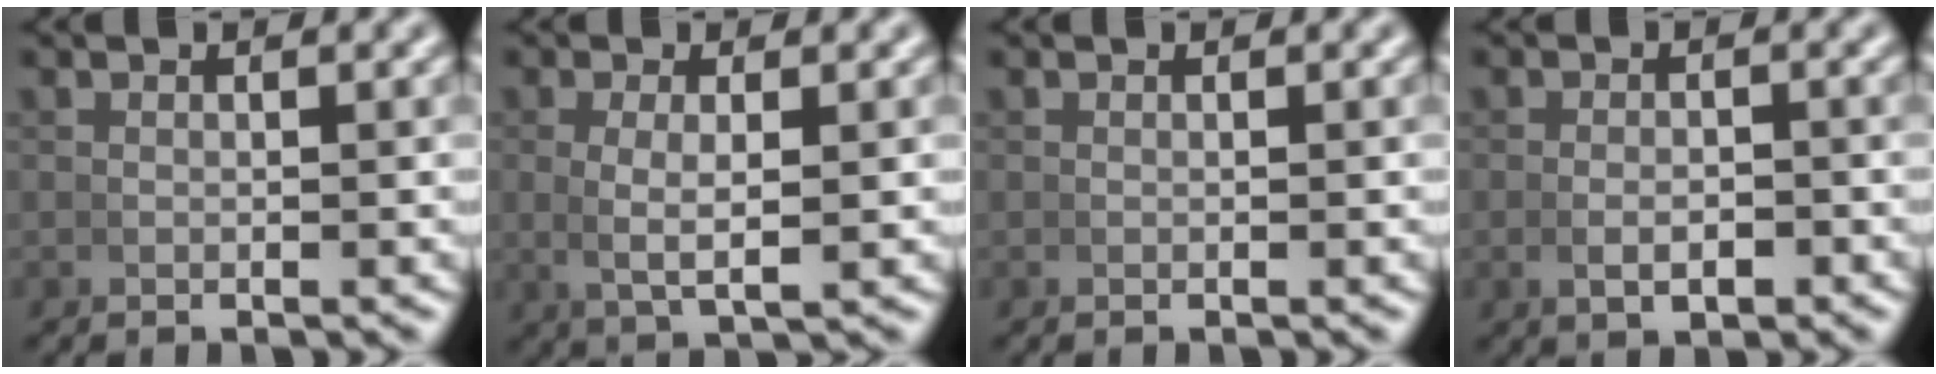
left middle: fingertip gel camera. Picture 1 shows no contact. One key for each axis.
{"total": 3.2, "fx": 0.5, "fy": 0.9, "fz": 3.0, "tx": -0.059, "ty": -0.007, "tz": 0.018}
{"total": 0.0}
{"total": 1.8, "fx": -0.7, "fy": 0.9, "fz": 1.4, "tx": -0.023, "ty": -0.003, "tz": -0.007}